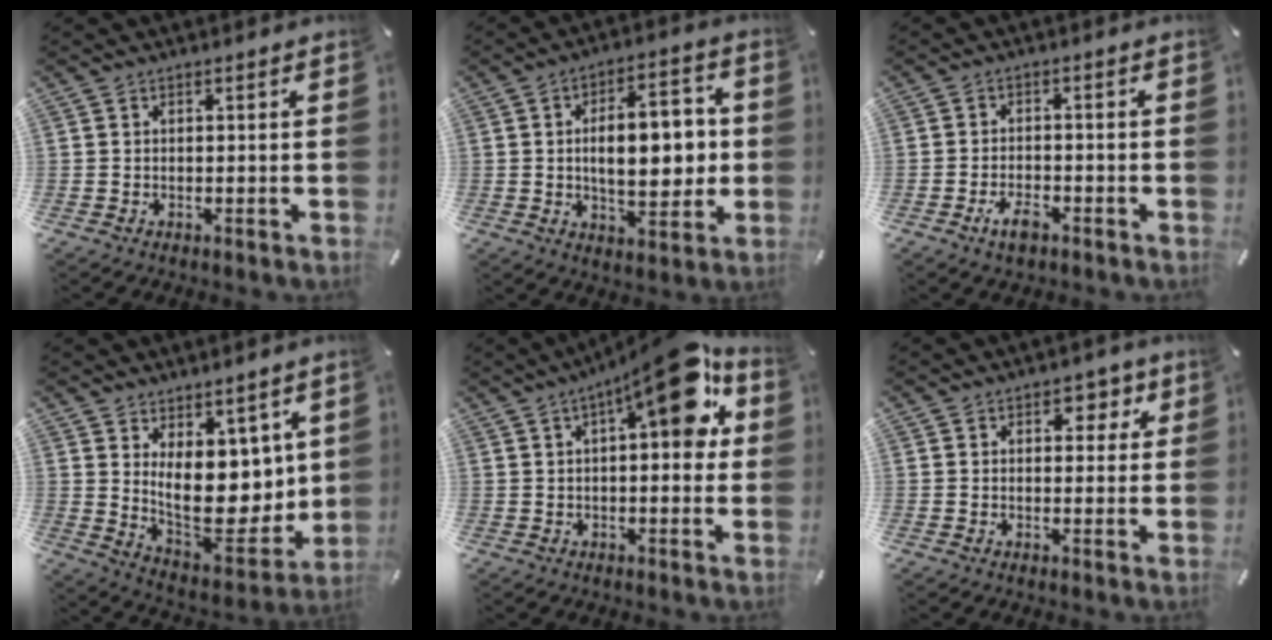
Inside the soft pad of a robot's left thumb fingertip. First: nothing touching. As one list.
[{"total": 14.2, "force": [0.4, 7.2, 12.3], "torque": [-0.173, 0.003, 0.002]}, {"total": 4.4, "force": [-2.6, 2.0, 2.9], "torque": [-0.065, 0.006, -0.051]}, {"total": 15.1, "force": [3.4, 10.0, 10.8], "torque": [-0.160, -0.063, 0.071]}, {"total": 15.9, "force": [6.6, 5.5, 13.4], "torque": [-0.167, -0.037, 0.096]}, {"total": 6.0, "force": [2.2, 3.9, 3.9], "torque": [-0.029, -0.009, 0.026]}]